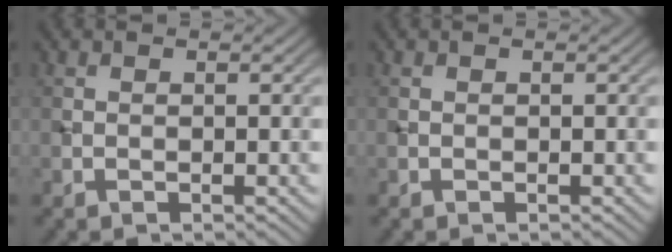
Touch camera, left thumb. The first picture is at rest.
{"total": 0.0}